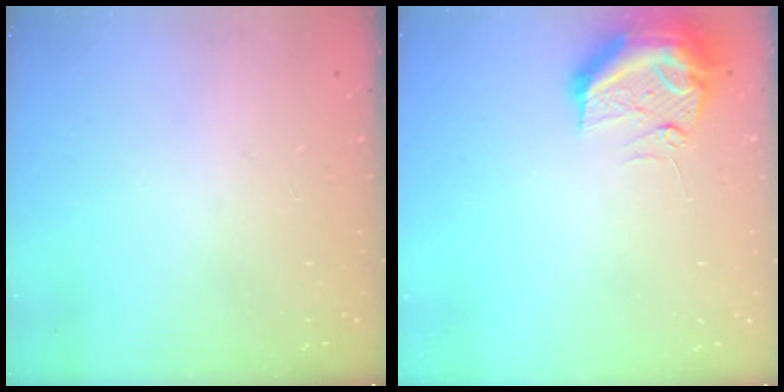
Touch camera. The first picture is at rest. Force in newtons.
{"total": 14.3, "press": 12.3, "slide": 7.3}